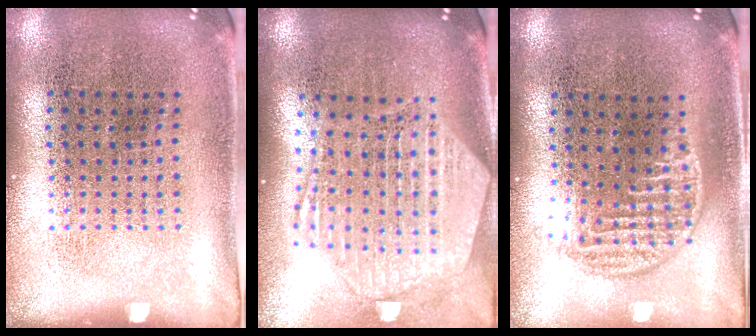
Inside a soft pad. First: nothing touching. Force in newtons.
{"total": 2.7, "press": 2.2, "slide": 1.6}
{"total": 1.3, "press": 1.1, "slide": 0.7}